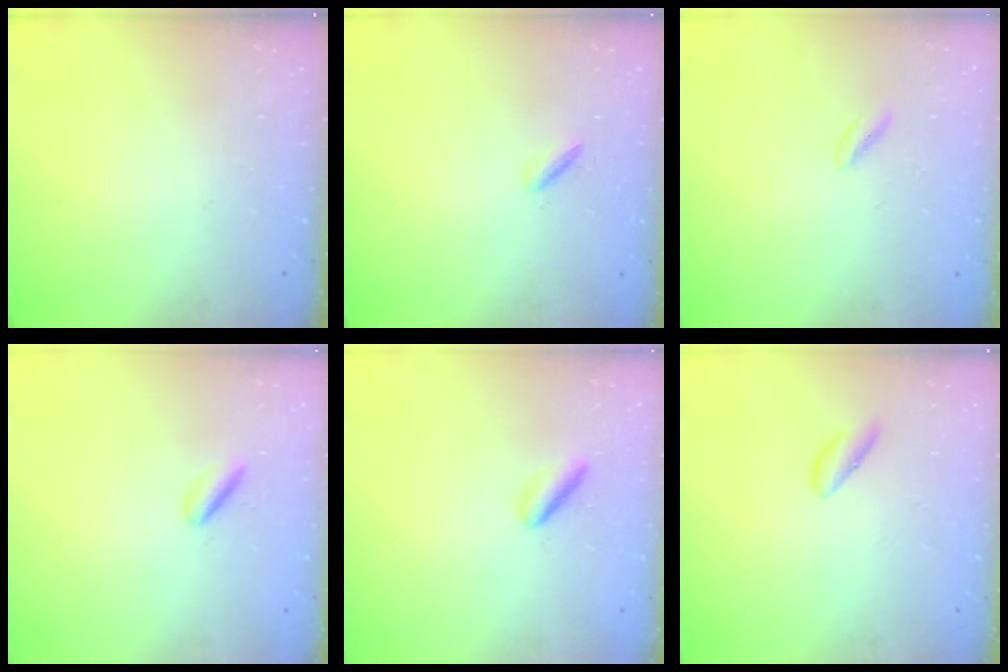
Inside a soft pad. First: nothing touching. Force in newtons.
{"total": 2.2, "press": 2.1, "slide": 0.6}
{"total": 0.8, "press": 0.6, "slide": 0.6}
{"total": 2.5, "press": 2.4, "slide": 0.8}
{"total": 2.9, "press": 2.9, "slide": 0.4}
{"total": 2.8, "press": 2.7, "slide": 0.8}